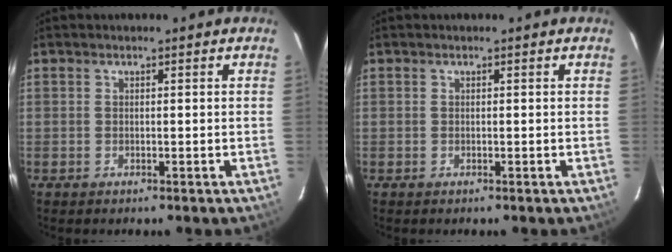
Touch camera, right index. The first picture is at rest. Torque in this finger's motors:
{"motor_torque": [0.00, 0.00, 0.00, 0.00]}